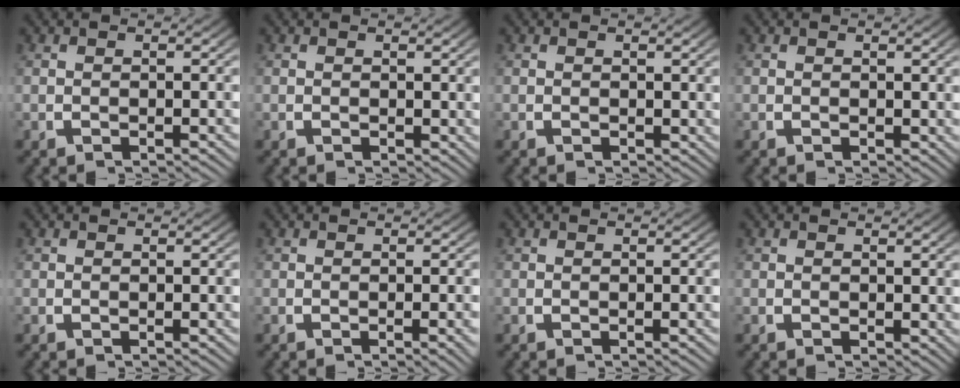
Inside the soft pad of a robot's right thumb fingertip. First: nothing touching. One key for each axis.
{"total": 0.0}
{"total": 0.0}
{"total": 0.0}
{"total": 0.0}
{"total": 0.9, "fx": -0.2, "fy": 0.0, "fz": 0.8, "tx": -0.012, "ty": 0.002, "tz": -0.002}
{"total": 0.0}
{"total": 0.0}